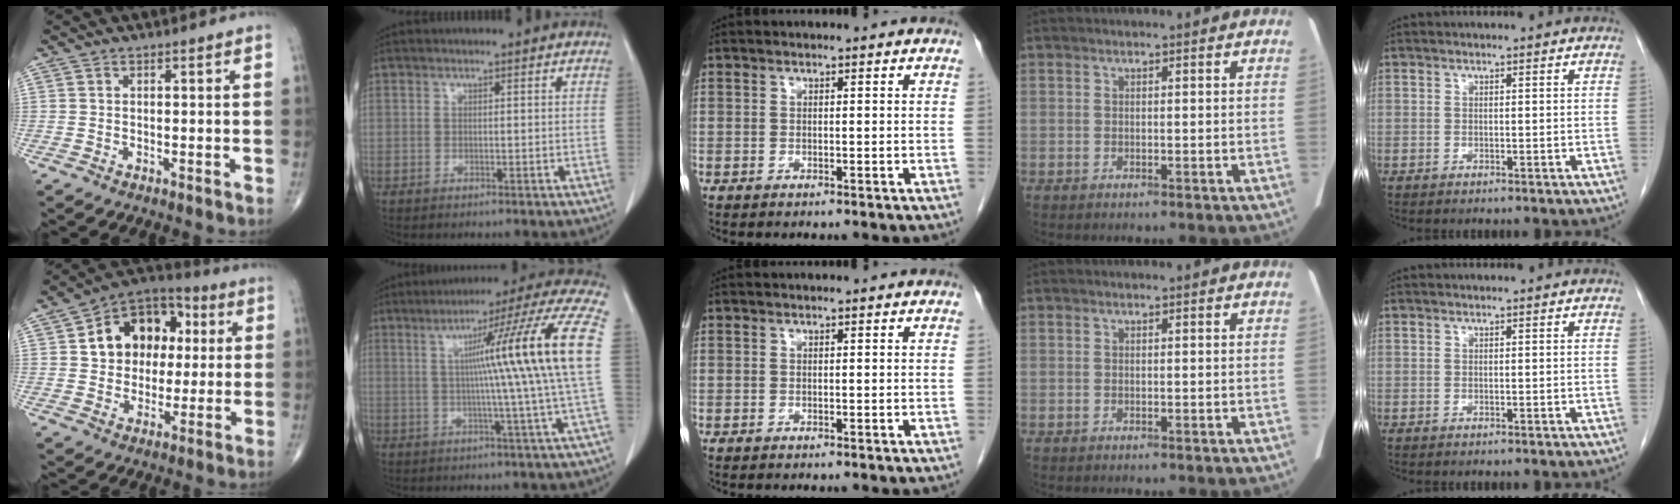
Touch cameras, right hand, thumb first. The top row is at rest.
{"thumb": {"total": 15.6, "force": [3.1, 11.8, 9.7], "torque": [-0.099, 0.016, 0.042]}, "index": {"total": 16.8, "force": [1.8, -2.8, 16.5], "torque": [-0.220, 0.014, 0.015]}}